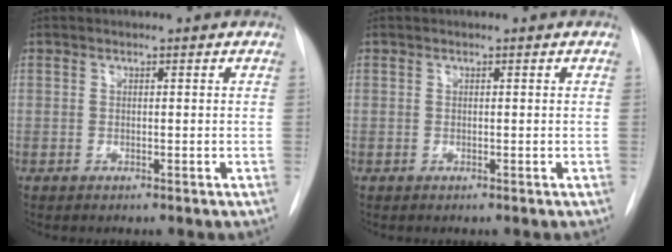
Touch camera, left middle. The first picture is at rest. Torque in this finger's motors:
{"motor_torque": [0.15, -0.12, -0.05, 0.00]}